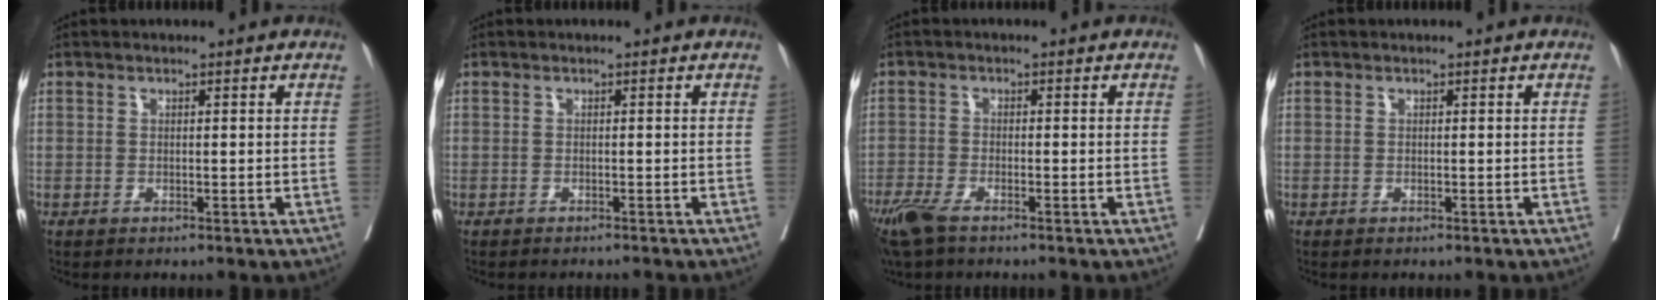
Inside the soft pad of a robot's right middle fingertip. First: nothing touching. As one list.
[{"total": 3.6, "force": [-3.5, 0.1, 1.0], "torque": [-0.010, -0.009, -0.043]}, {"total": 5.6, "force": [-4.1, 1.3, 3.6], "torque": [-0.075, -0.014, -0.079]}, {"total": 0.0}]